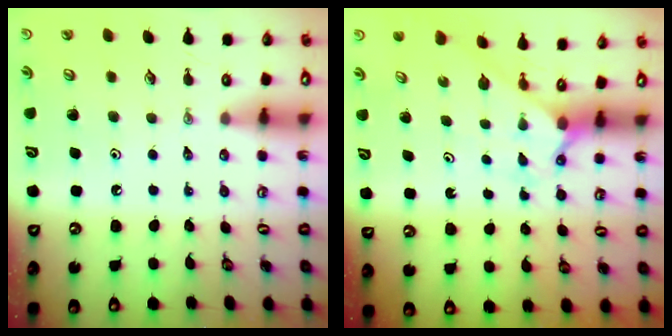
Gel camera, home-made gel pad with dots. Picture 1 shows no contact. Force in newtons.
{"total": 1.9, "press": 1.9, "slide": 0.2}